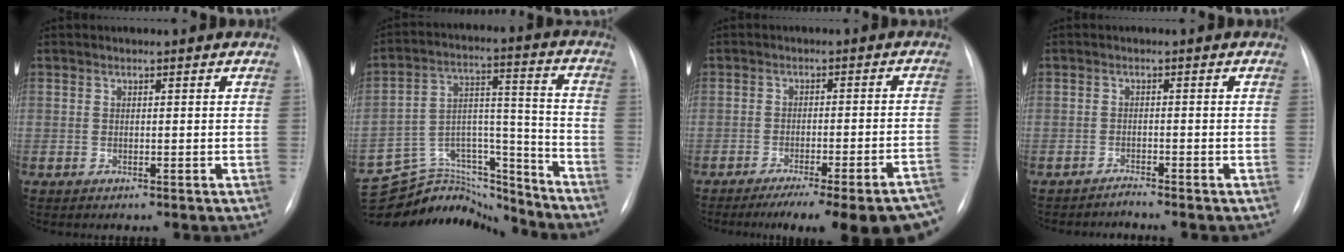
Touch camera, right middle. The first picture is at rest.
{"total": 17.6, "force": [-17.1, 3.9, 1.4], "torque": [-0.034, 0.060, -0.273]}
{"total": 20.8, "force": [-17.7, 1.9, 10.7], "torque": [-0.066, -0.002, -0.221]}
{"total": 1.4, "force": [-1.3, -0.4, -0.5], "torque": [0.010, -0.008, -0.020]}